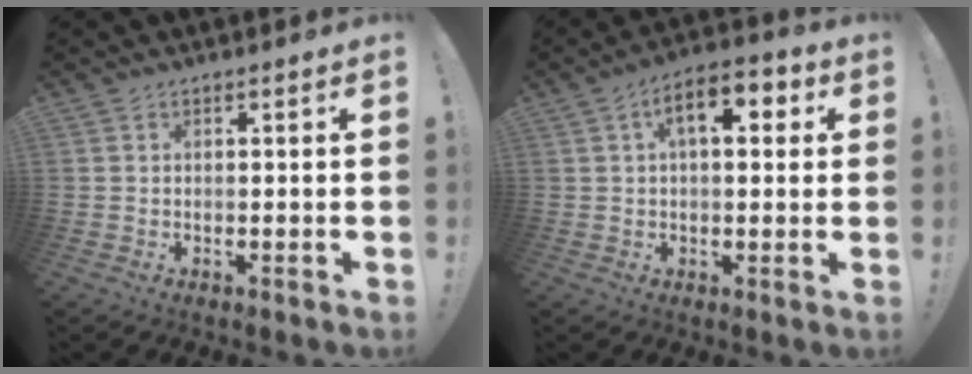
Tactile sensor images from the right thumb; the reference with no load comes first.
{"total": 9.6, "force": [2.7, 4.8, 7.9], "torque": [-0.107, 0.000, 0.040]}